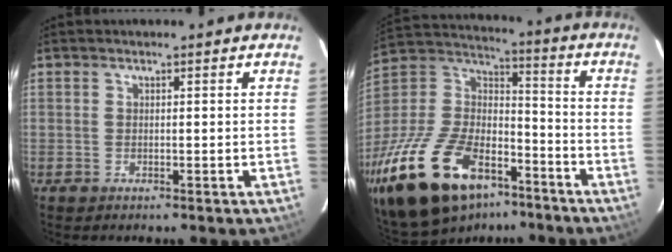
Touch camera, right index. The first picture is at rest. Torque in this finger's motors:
{"motor_torque": [1.23, -0.91, 0.86, 0.21]}